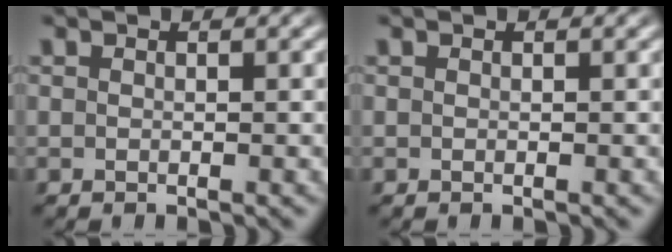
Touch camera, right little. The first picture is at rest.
{"total": 0.0}